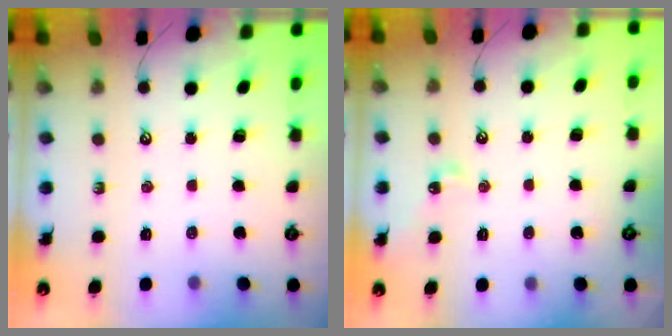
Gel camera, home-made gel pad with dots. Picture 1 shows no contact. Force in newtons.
{"total": 1.5, "press": 1.4, "slide": 0.4}